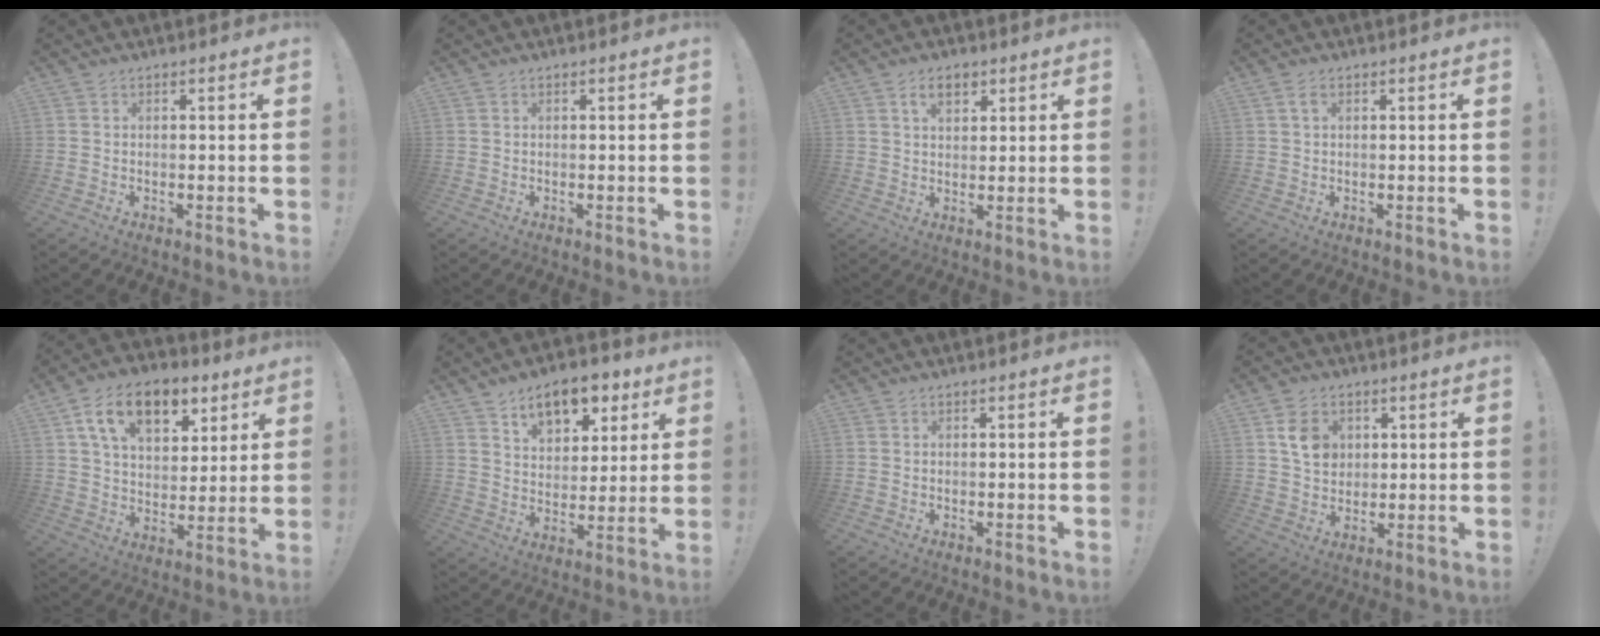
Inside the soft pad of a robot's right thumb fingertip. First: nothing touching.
{"total": 0.0}
{"total": 5.3, "force": [2.6, 3.2, 3.2], "torque": [-0.044, -0.001, 0.045]}
{"total": 2.2, "force": [1.1, 1.1, 1.6], "torque": [-0.026, 0.001, 0.019]}
{"total": 16.7, "force": [8.4, 10.3, 10.1], "torque": [-0.158, -0.029, 0.152]}
{"total": 11.9, "force": [7.3, 6.9, 6.4], "torque": [-0.090, -0.039, 0.131]}
{"total": 0.0}
{"total": 8.6, "force": [3.0, 7.0, 3.9], "torque": [-0.048, -0.004, 0.058]}